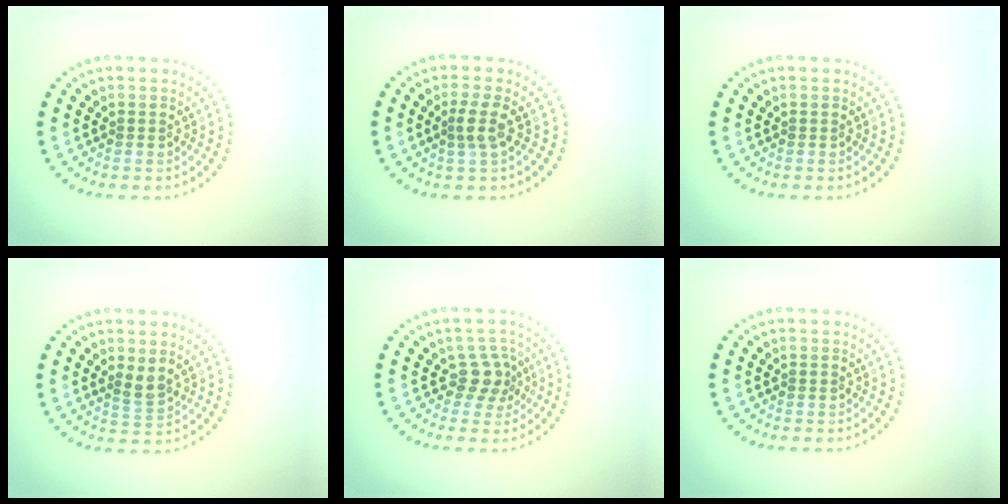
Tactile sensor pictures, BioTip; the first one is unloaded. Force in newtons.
{"total": 1.9, "press": 1.6, "slide": 1.1}
{"total": 0.0}
{"total": 1.8, "press": 1.5, "slide": 0.9}
{"total": 2.5, "press": 1.9, "slide": 1.6}
{"total": 0.0}